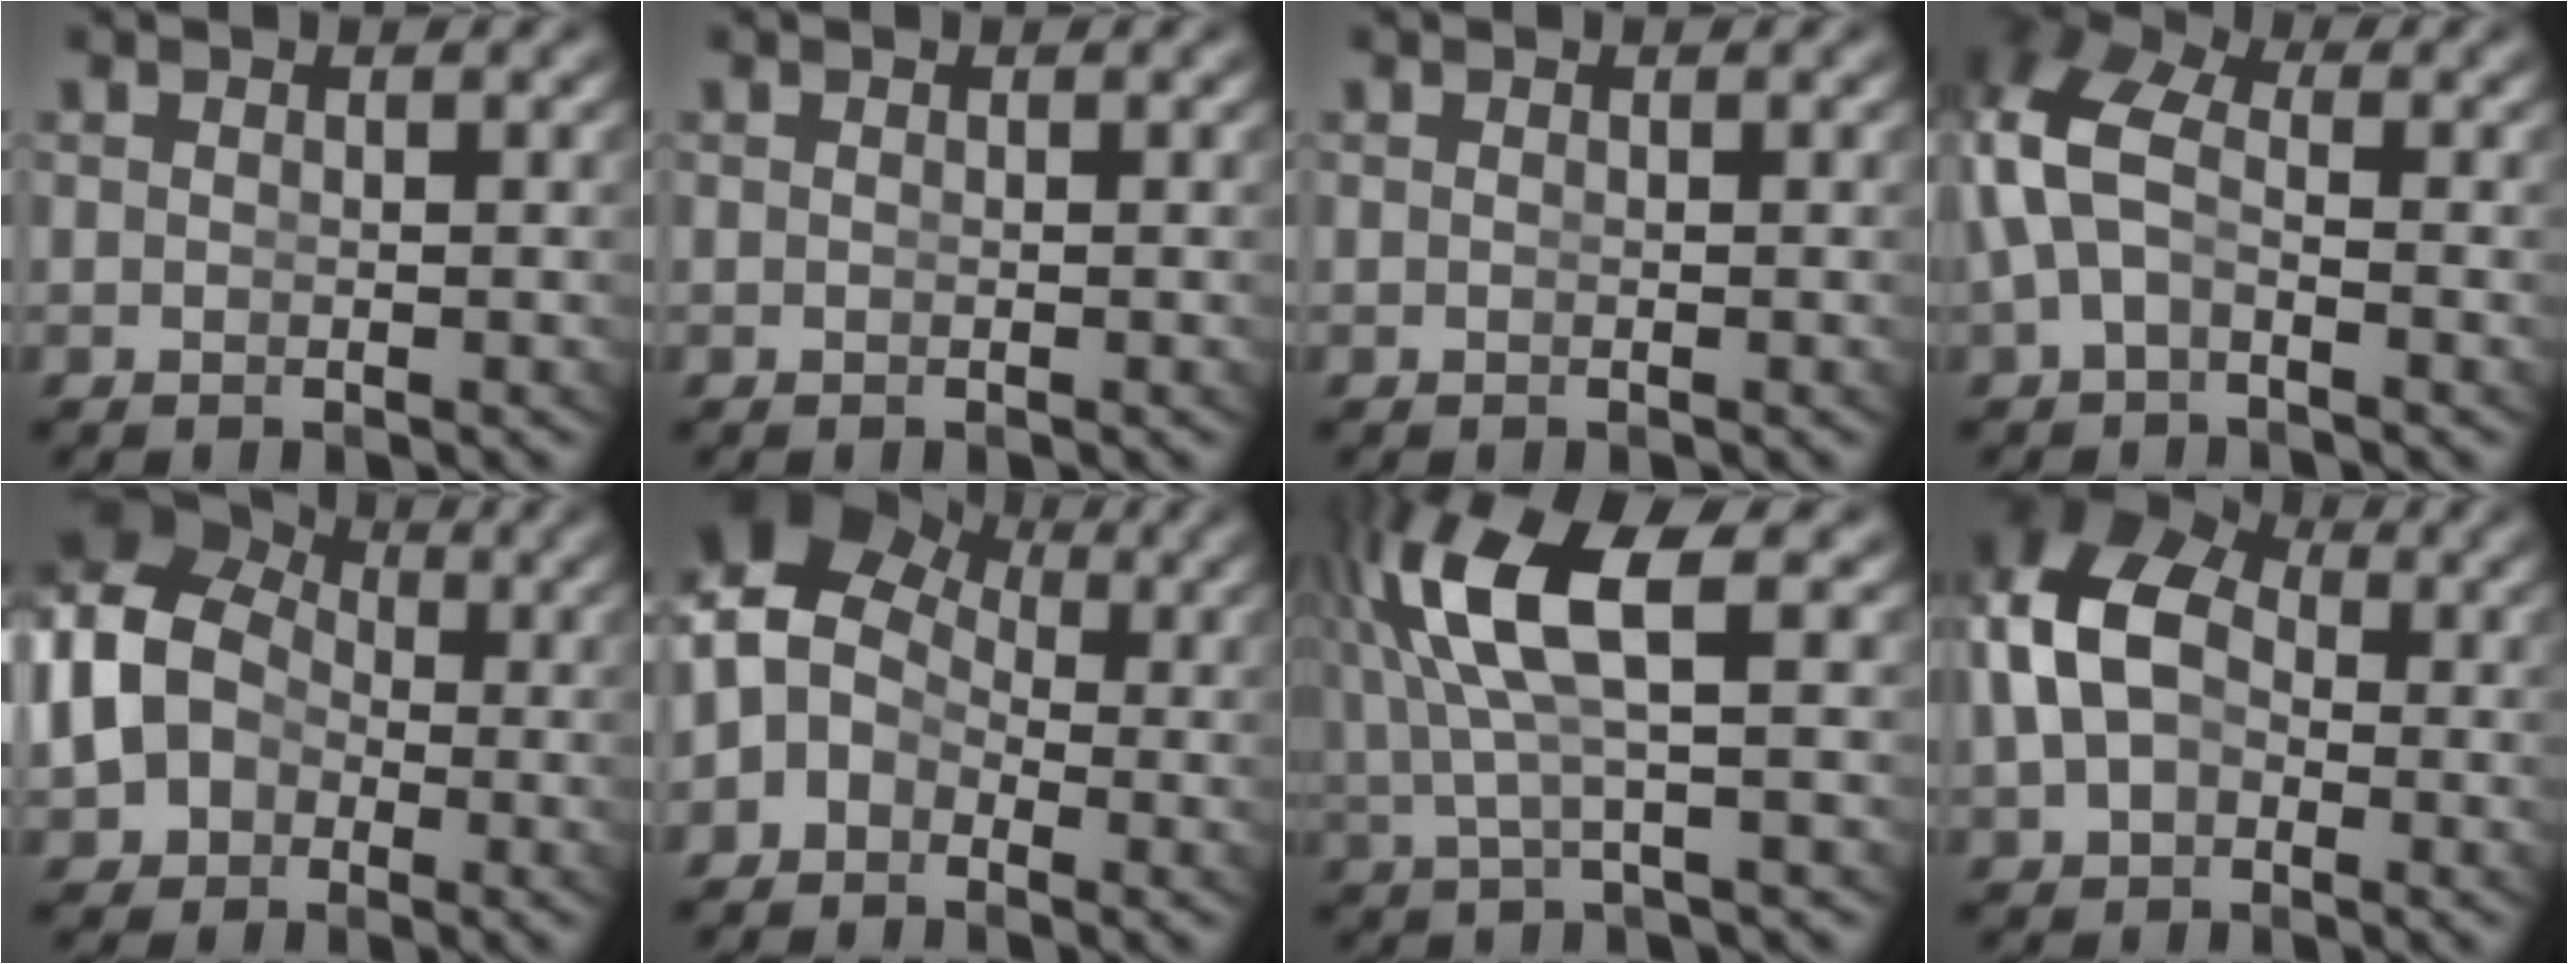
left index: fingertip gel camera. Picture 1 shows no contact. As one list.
[{"total": 1.2, "force": [-0.3, -1.0, -0.4], "torque": [0.011, -0.014, 0.008]}, {"total": 0.0}, {"total": 5.3, "force": [0.5, 3.9, 3.5], "torque": [-0.100, -0.008, 0.007]}, {"total": 10.5, "force": [0.4, 9.4, 4.6], "torque": [-0.139, -0.026, 0.011]}, {"total": 8.9, "force": [1.8, 7.5, 4.5], "torque": [-0.100, -0.009, 0.021]}, {"total": 7.4, "force": [2.1, 2.4, 6.7], "torque": [-0.146, -0.003, 0.042]}, {"total": 10.6, "force": [1.9, 8.4, 6.2], "torque": [-0.143, -0.006, 0.027]}]